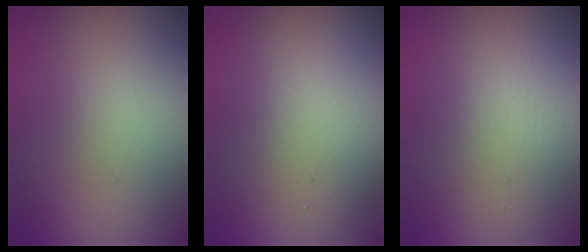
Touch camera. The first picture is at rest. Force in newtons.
{"total": 5.5, "press": 5.5, "slide": 0.6}
{"total": 5.2, "press": 5.2, "slide": 0.1}